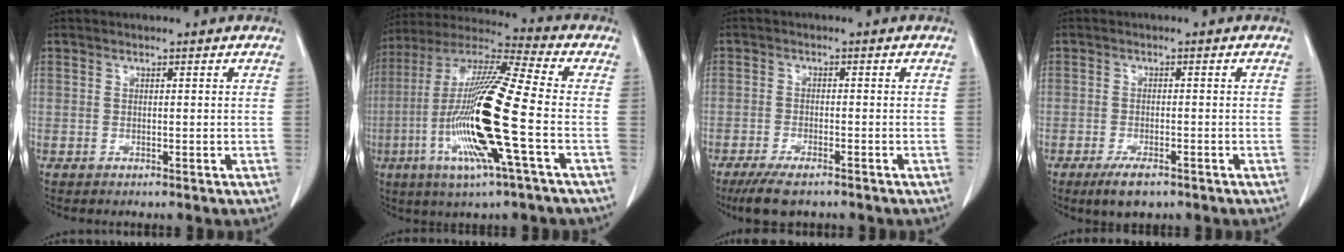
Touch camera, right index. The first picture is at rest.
{"total": 19.3, "force": [-4.8, 0.3, 18.7], "torque": [-0.389, -0.016, -0.100]}
{"total": 5.9, "force": [-4.4, 1.5, 3.6], "torque": [-0.065, -0.011, -0.073]}
{"total": 4.1, "force": [-2.8, 1.5, 2.7], "torque": [-0.051, -0.004, -0.041]}